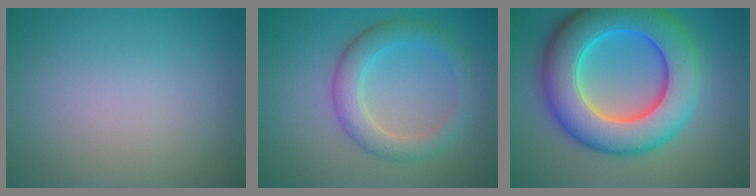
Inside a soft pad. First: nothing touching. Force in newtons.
{"total": 4.0, "press": 4.0, "slide": 0.2}
{"total": 12.0, "press": 12.0, "slide": 0.2}